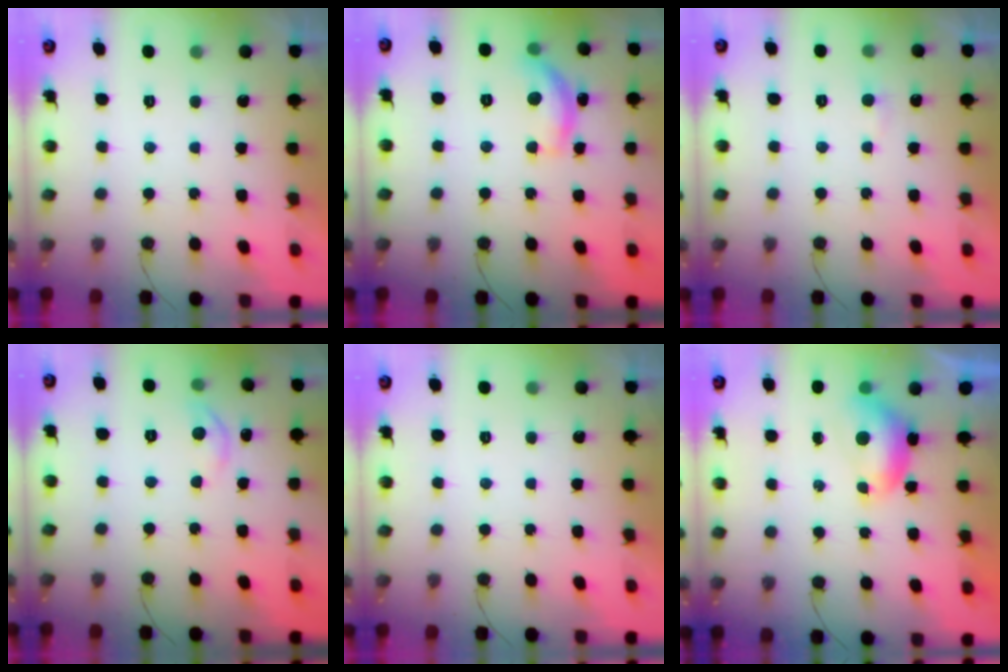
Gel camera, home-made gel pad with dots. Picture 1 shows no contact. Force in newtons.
{"total": 11.4, "press": 11.4, "slide": 0.6}
{"total": 3.7, "press": 3.7, "slide": 0.4}
{"total": 5.1, "press": 5.0, "slide": 0.6}
{"total": 0.0}
{"total": 7.4, "press": 7.3, "slide": 0.9}